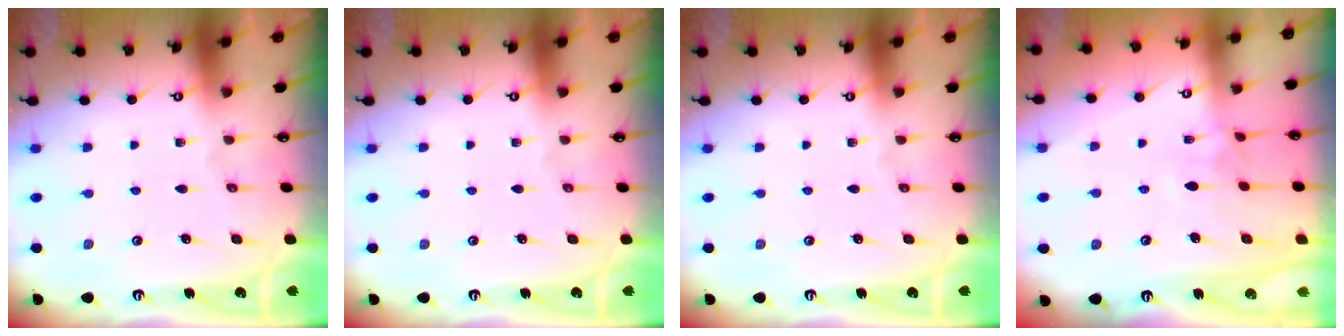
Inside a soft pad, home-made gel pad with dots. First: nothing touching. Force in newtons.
{"total": 0.0}
{"total": 0.0}
{"total": 1.9, "press": 1.7, "slide": 0.7}